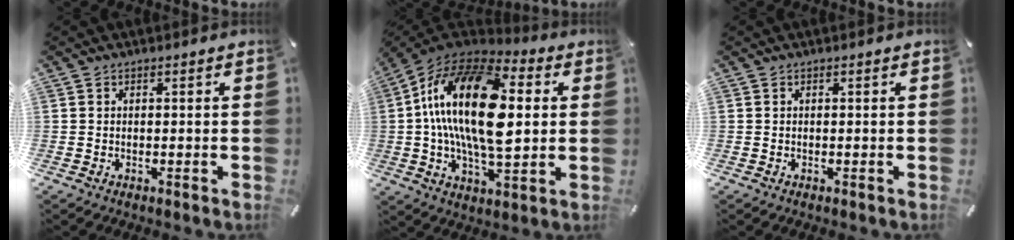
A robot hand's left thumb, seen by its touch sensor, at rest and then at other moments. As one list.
[{"total": 25.4, "force": [3.0, 12.9, 21.7], "torque": [-0.431, -0.001, 0.041]}, {"total": 0.0}]